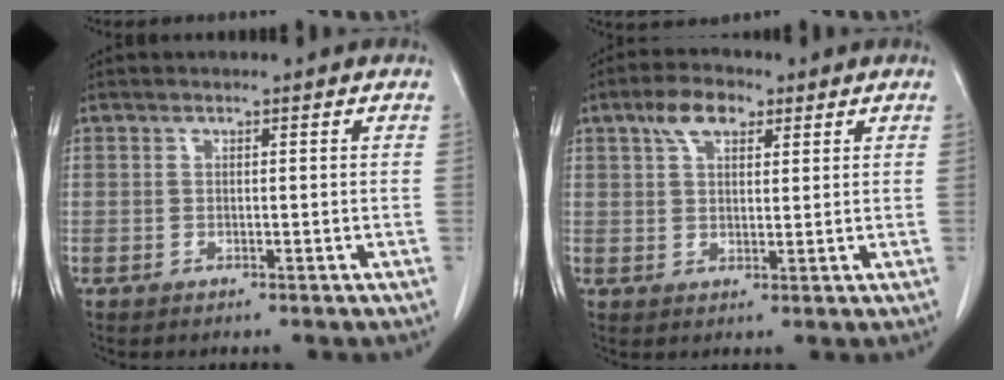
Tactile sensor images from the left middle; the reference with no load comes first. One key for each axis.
{"total": 5.4, "fx": 3.0, "fy": 2.6, "fz": 3.6, "tx": -0.074, "ty": 0.017, "tz": 0.055}